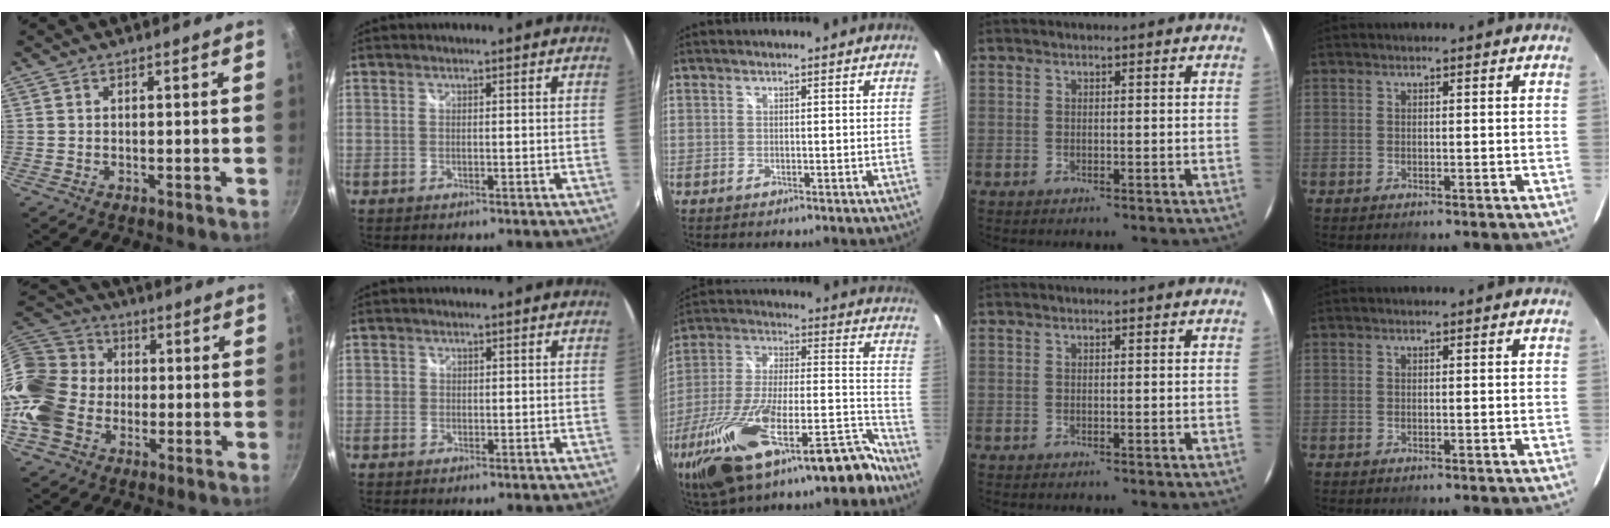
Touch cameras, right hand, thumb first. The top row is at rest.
{"thumb": {"total": 18.2, "force": [-2.9, 15.2, 9.6], "torque": [-0.191, 0.050, -0.062]}, "index": {"total": 1.1, "force": [-0.1, 1.1, 0.2], "torque": [-0.003, -0.001, -0.005]}, "middle": {"total": 31.5, "force": [-22.2, 9.1, 20.3], "torque": [-0.352, -0.028, -0.352]}}